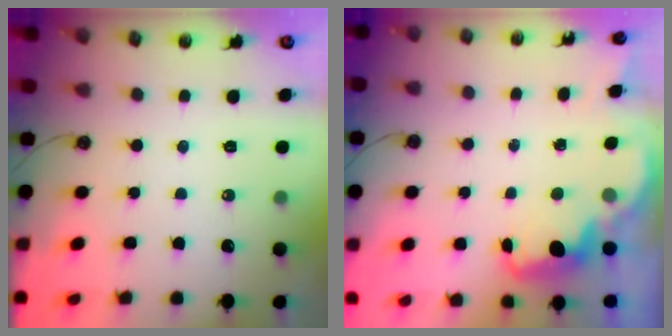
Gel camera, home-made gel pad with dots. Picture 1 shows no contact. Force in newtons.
{"total": 2.5, "press": 2.4, "slide": 0.7}